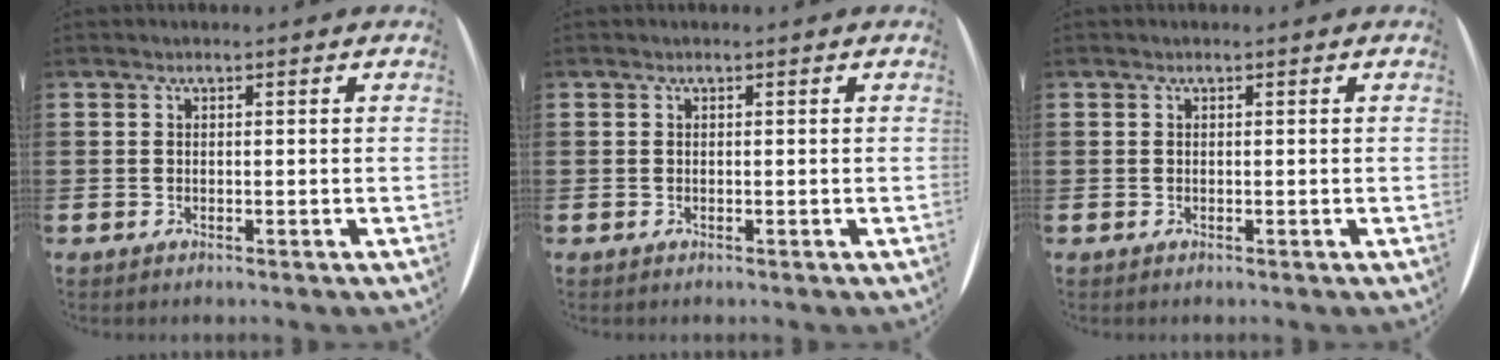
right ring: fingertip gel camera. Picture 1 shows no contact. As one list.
[{"total": 0.0}, {"total": 0.0}]